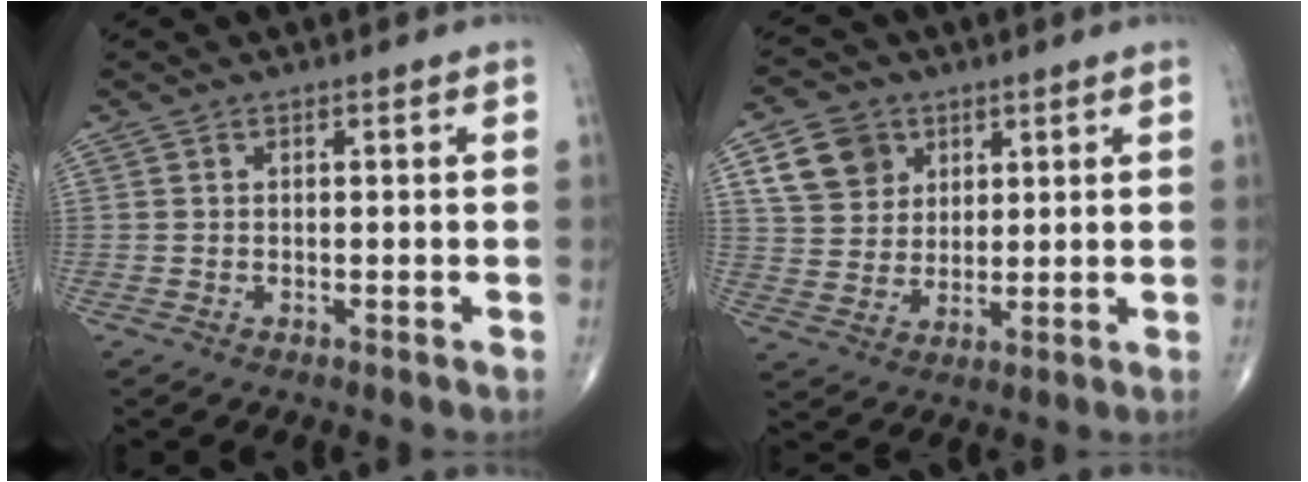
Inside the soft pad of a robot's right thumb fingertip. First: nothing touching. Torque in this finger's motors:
{"motor_torque": [0.43, 1.79, 0.12, -0.01, 0.04]}